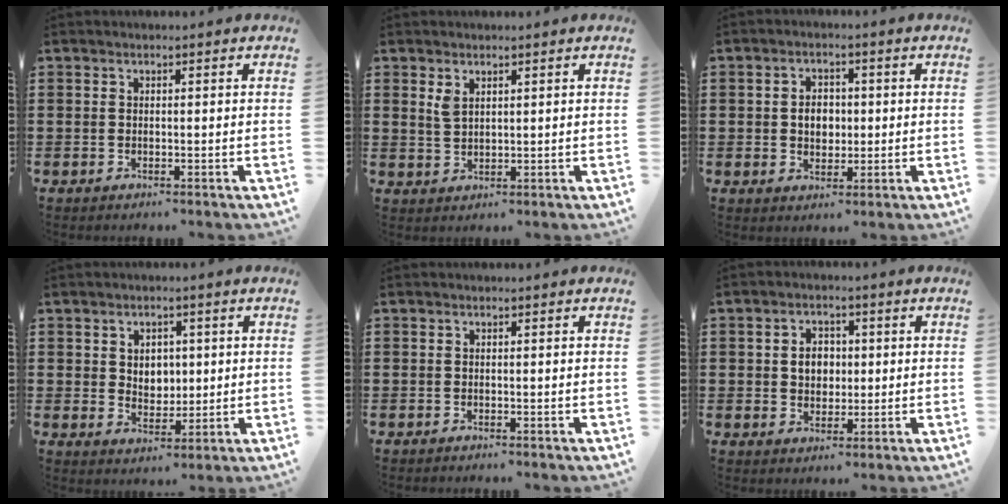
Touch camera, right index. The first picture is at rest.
{"total": 2.2, "force": [1.3, 1.0, 1.4], "torque": [-0.031, 0.003, 0.025]}
{"total": 3.4, "force": [-0.1, 2.6, 2.3], "torque": [-0.043, 0.005, -0.006]}
{"total": 3.6, "force": [1.0, 3.2, 1.4], "torque": [-0.032, 0.008, 0.015]}
{"total": 0.0}
{"total": 3.8, "force": [0.2, 3.0, 2.3], "torque": [-0.046, 0.008, -0.002]}